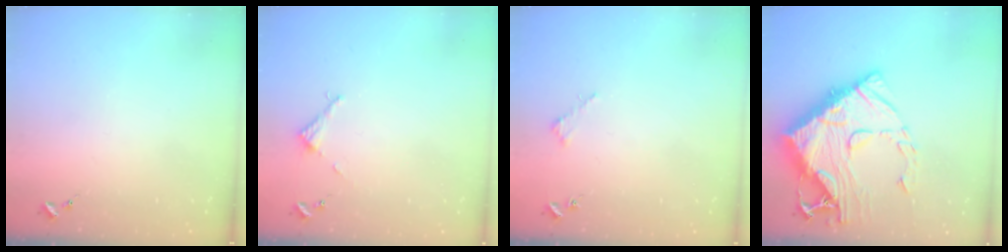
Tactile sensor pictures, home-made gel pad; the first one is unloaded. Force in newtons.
{"total": 2.7, "press": 2.7, "slide": 0.2}
{"total": 1.9, "press": 1.9, "slide": 0.2}
{"total": 24.2, "press": 24.0, "slide": 2.4}